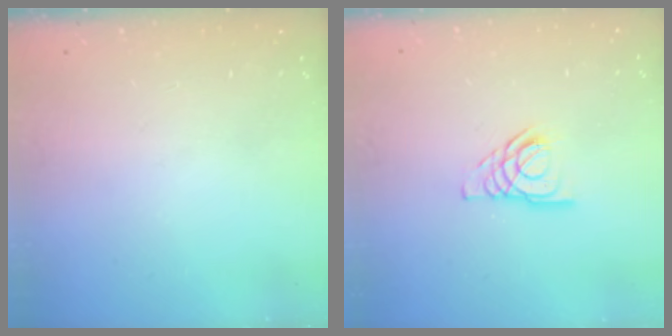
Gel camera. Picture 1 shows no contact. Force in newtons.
{"total": 6.9, "press": 6.8, "slide": 0.9}